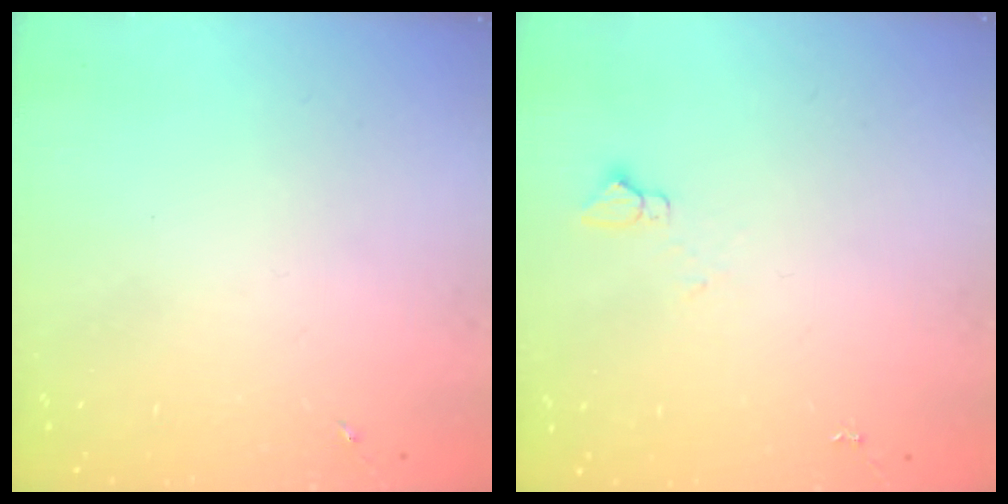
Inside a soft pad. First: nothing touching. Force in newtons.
{"total": 3.1, "press": 3.1, "slide": 0.3}